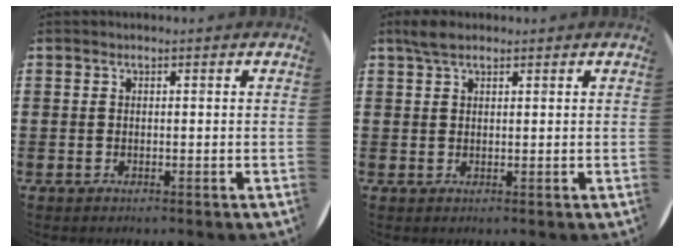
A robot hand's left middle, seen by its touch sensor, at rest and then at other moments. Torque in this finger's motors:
{"motor_torque": [0.57, -0.53, 0.06, 0.07]}